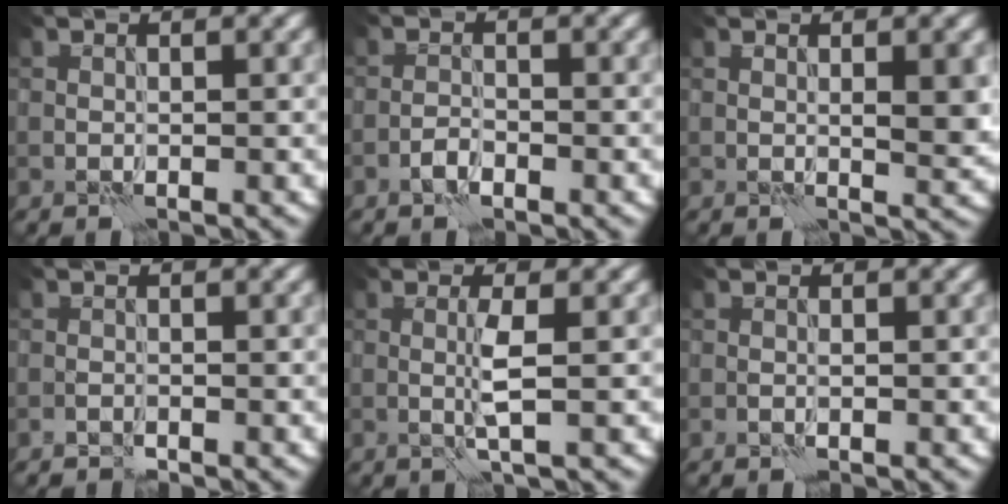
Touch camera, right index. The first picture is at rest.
{"total": 1.3, "force": [-0.9, 0.5, 0.8], "torque": [-0.016, 0.004, -0.020]}
{"total": 2.7, "force": [0.3, 0.6, 2.6], "torque": [-0.042, -0.003, 0.008]}
{"total": 0.5, "force": [-0.5, 0.1, 0.0], "torque": [-0.001, 0.003, -0.012]}
{"total": 2.0, "force": [0.1, -0.1, 2.0], "torque": [-0.045, 0.000, 0.000]}
{"total": 0.0}